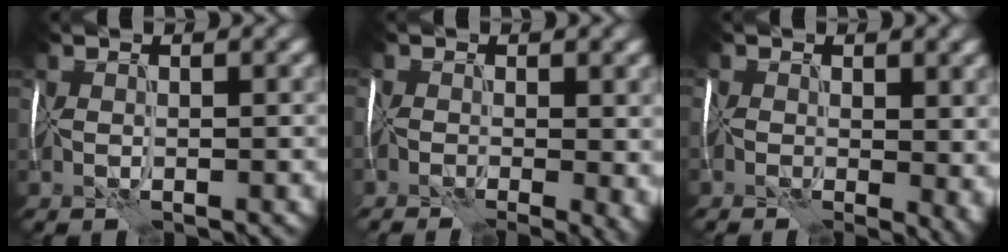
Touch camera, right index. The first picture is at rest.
{"total": 7.9, "force": [-2.5, 3.8, 6.5], "torque": [-0.099, -0.009, -0.026]}
{"total": 7.4, "force": [-0.9, 4.0, 6.2], "torque": [-0.084, -0.002, 0.000]}